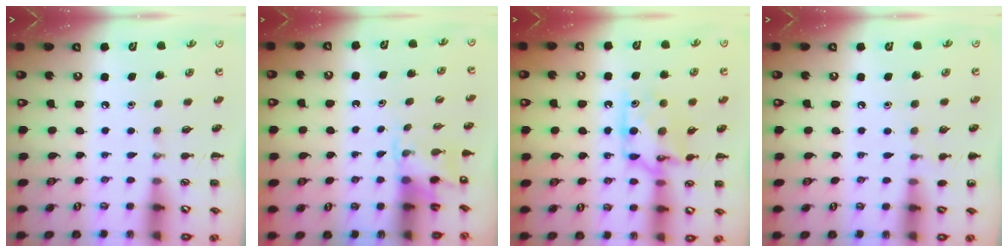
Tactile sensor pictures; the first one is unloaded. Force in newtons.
{"total": 2.5, "press": 2.3, "slide": 1.0}
{"total": 10.2, "press": 10.1, "slide": 0.5}
{"total": 4.5, "press": 4.2, "slide": 1.6}